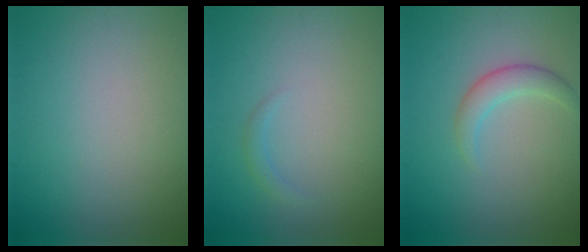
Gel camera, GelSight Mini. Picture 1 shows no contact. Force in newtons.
{"total": 0.8, "press": 0.8, "slide": 0.0}
{"total": 2.2, "press": 2.2, "slide": 0.2}